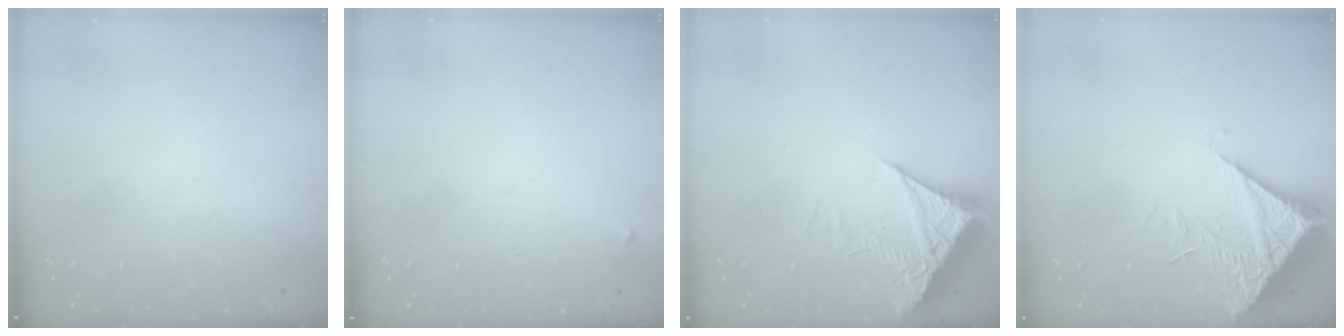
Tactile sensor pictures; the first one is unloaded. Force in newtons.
{"total": 3.2, "press": 3.2, "slide": 0.2}
{"total": 6.6, "press": 6.6, "slide": 0.8}
{"total": 8.0, "press": 8.0, "slide": 0.8}